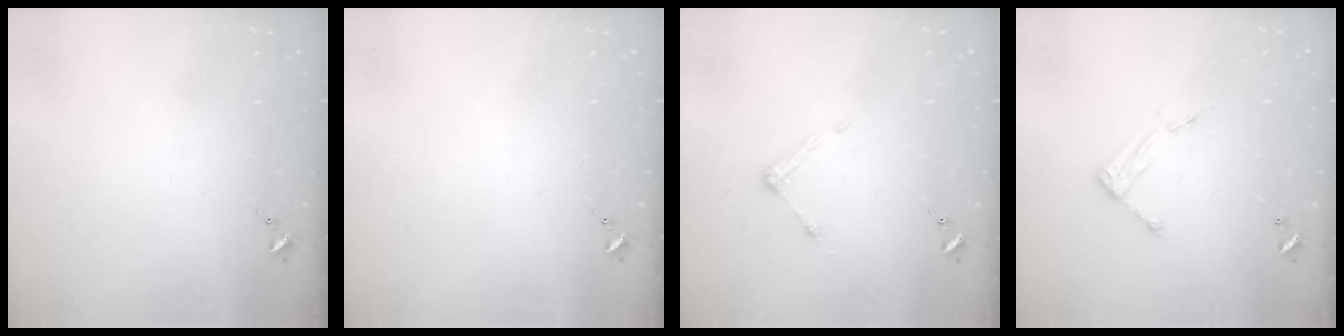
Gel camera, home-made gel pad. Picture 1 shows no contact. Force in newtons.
{"total": 0.0}
{"total": 5.3, "press": 5.2, "slide": 0.2}
{"total": 7.5, "press": 7.5, "slide": 0.3}